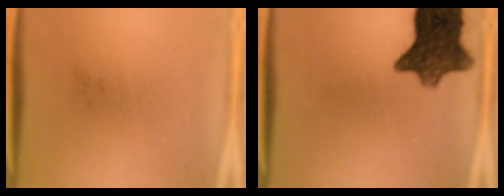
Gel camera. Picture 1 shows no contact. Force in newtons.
{"total": 10.8}